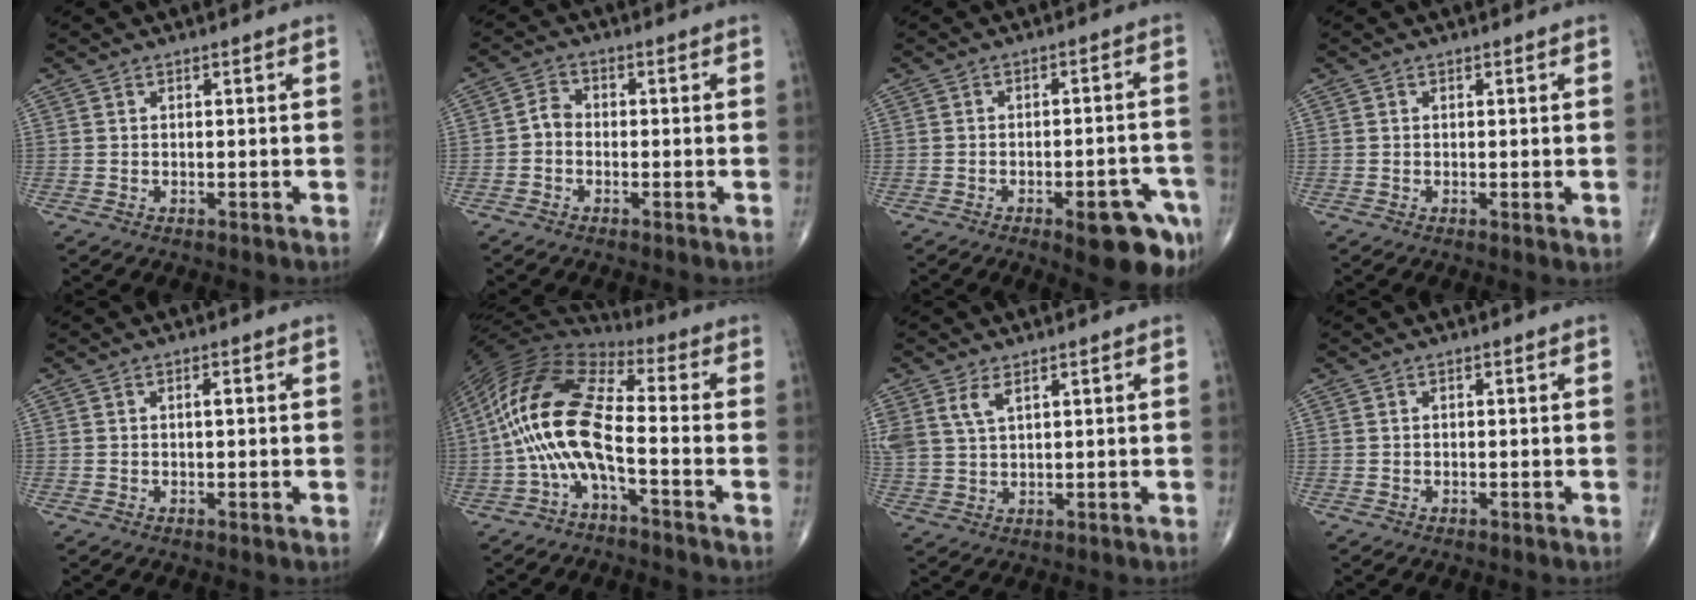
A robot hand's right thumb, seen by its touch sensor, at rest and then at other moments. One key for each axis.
{"total": 2.8, "fx": -0.9, "fy": 2.2, "fz": 1.6, "tx": -0.019, "ty": 0.012, "tz": -0.027}
{"total": 11.6, "fx": -5.8, "fy": 3.7, "fz": 9.3, "tx": -0.094, "ty": 0.026, "tz": -0.066}
{"total": 1.4, "fx": -0.2, "fy": 0.3, "fz": 1.3, "tx": -0.022, "ty": -0.005, "tz": -0.003}
{"total": 1.3, "fx": 0.2, "fy": 0.5, "fz": 1.2, "tx": -0.021, "ty": 0.000, "tz": 0.002}
{"total": 14.9, "fx": -3.7, "fy": 4.8, "fz": 13.6, "tx": -0.291, "ty": 0.057, "tz": -0.081}
{"total": 5.6, "fx": 2.9, "fy": 2.7, "fz": 3.8, "tx": -0.088, "ty": -0.003, "tz": 0.068}
{"total": 0.0}